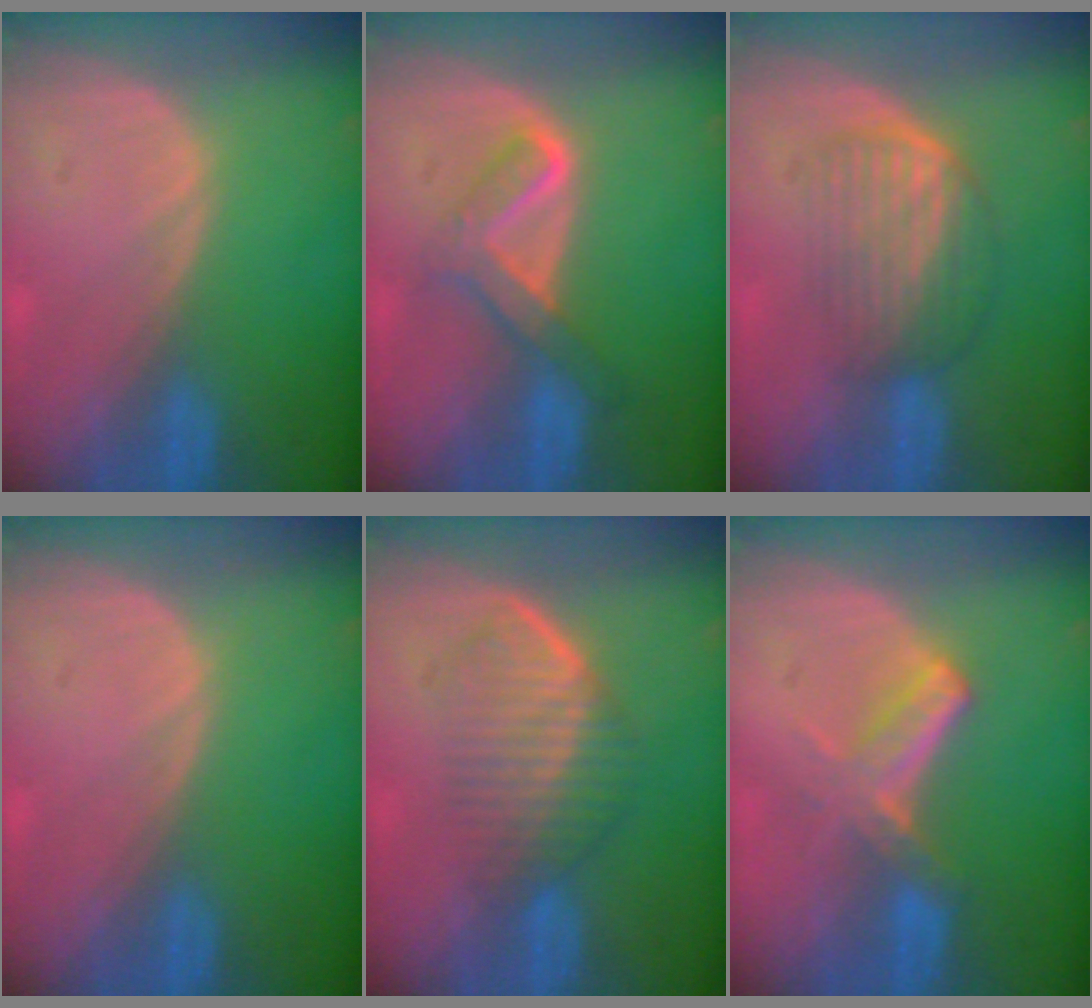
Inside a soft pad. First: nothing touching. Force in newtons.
{"total": 5.2, "press": 5.2, "slide": 0.1}
{"total": 6.7, "press": 5.8, "slide": 3.2}
{"total": 0.0}
{"total": 7.0, "press": 6.1, "slide": 3.4}
{"total": 5.8, "press": 5.2, "slide": 2.5}